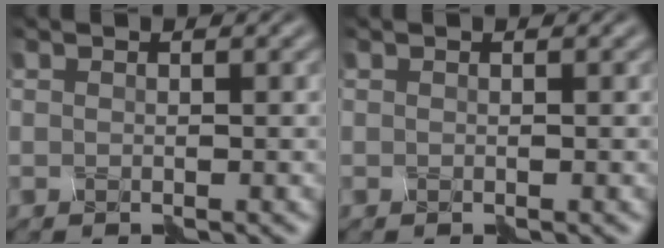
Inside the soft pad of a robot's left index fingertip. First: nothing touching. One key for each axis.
{"total": 0.0}